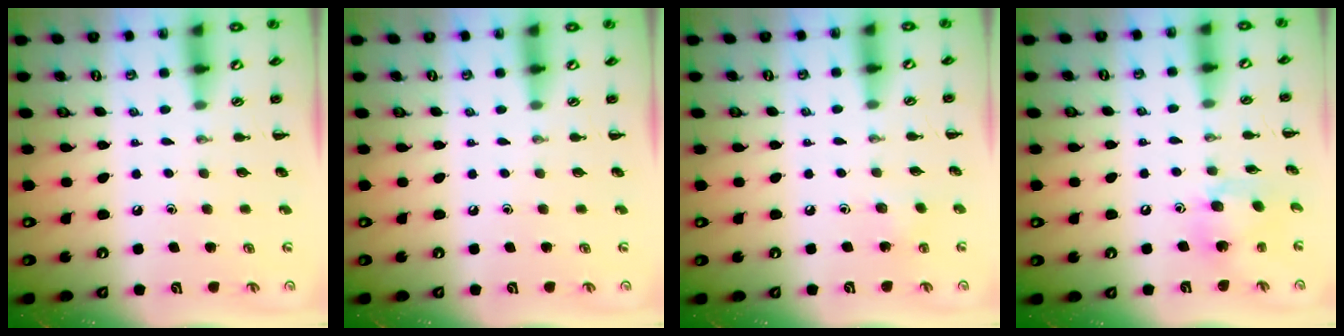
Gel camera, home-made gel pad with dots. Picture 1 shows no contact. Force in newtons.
{"total": 0.0}
{"total": 3.0, "press": 2.9, "slide": 0.9}
{"total": 8.2, "press": 8.0, "slide": 1.4}